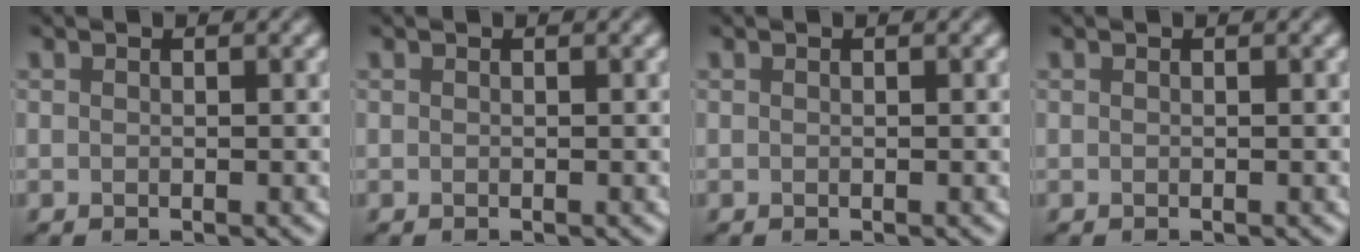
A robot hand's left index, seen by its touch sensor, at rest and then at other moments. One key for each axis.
{"total": 0.0}
{"total": 0.0}
{"total": 0.0}